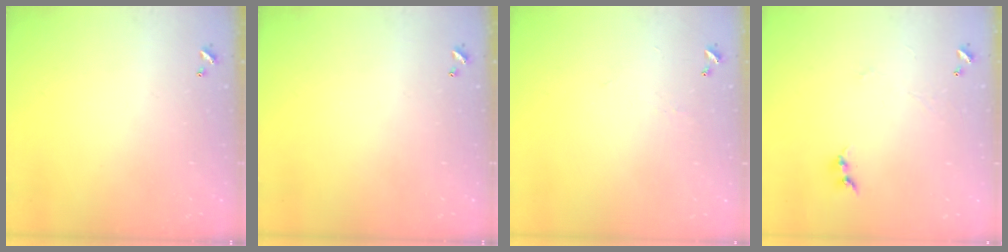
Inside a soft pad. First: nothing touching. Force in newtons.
{"total": 0.0}
{"total": 0.8, "press": 0.7, "slide": 0.4}
{"total": 0.6, "press": 0.3, "slide": 0.5}